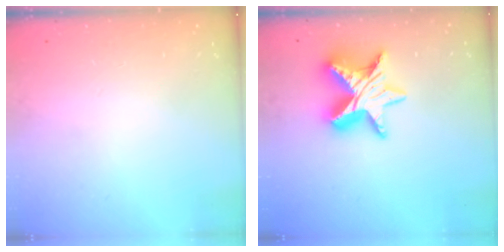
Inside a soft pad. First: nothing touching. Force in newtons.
{"total": 12.1, "press": 12.1, "slide": 0.9}